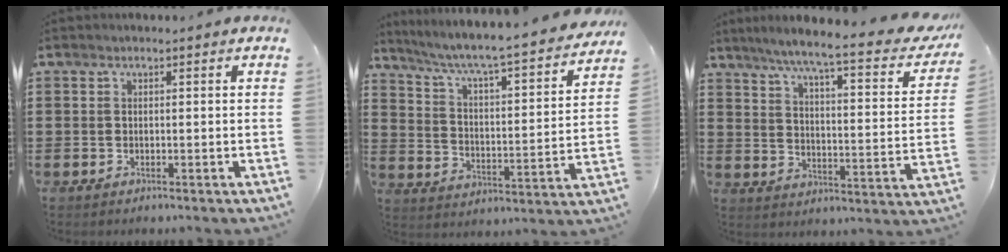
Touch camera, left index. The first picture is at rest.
{"total": 5.1, "force": [4.3, -0.2, 2.6], "torque": [-0.072, -0.044, 0.061]}
{"total": 7.2, "force": [5.8, -0.4, 4.2], "torque": [-0.098, -0.043, 0.089]}